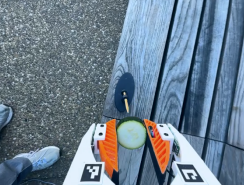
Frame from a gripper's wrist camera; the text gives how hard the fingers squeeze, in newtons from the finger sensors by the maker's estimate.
{"total": 10.6, "left": 10.5, "right": 10.7}